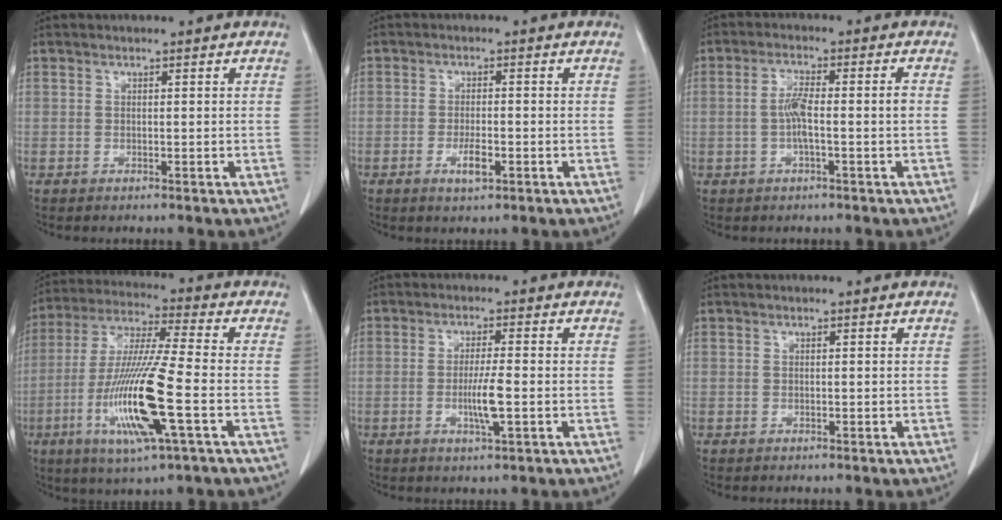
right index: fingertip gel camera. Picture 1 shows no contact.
{"total": 3.1, "force": [-1.3, 0.8, 2.6], "torque": [-0.050, 0.000, -0.019]}
{"total": 4.9, "force": [-0.7, 0.4, 4.8], "torque": [-0.099, 0.010, -0.012]}
{"total": 16.4, "force": [-4.8, 0.6, 15.7], "torque": [-0.325, -0.020, -0.092]}
{"total": 4.8, "force": [-1.1, 0.1, 4.6], "torque": [-0.089, -0.009, -0.020]}
{"total": 0.0}